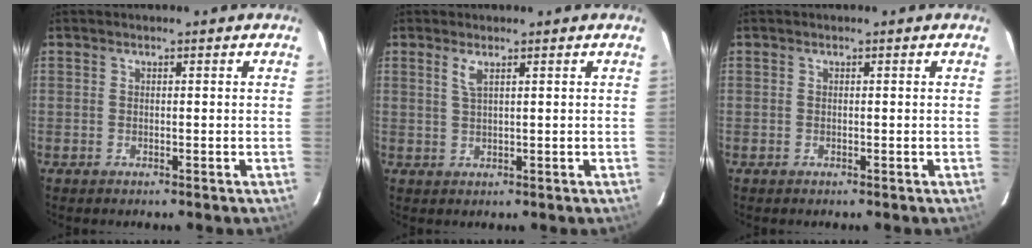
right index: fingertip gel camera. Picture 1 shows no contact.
{"total": 1.9, "force": [1.0, 0.2, 1.6], "torque": [-0.032, 0.001, 0.021]}
{"total": 0.0}